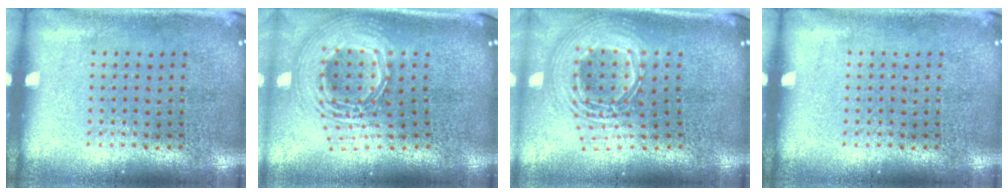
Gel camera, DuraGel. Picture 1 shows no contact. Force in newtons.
{"total": 2.8, "press": 1.9, "slide": 2.0}
{"total": 2.8, "press": 1.9, "slide": 2.0}
{"total": 0.0}